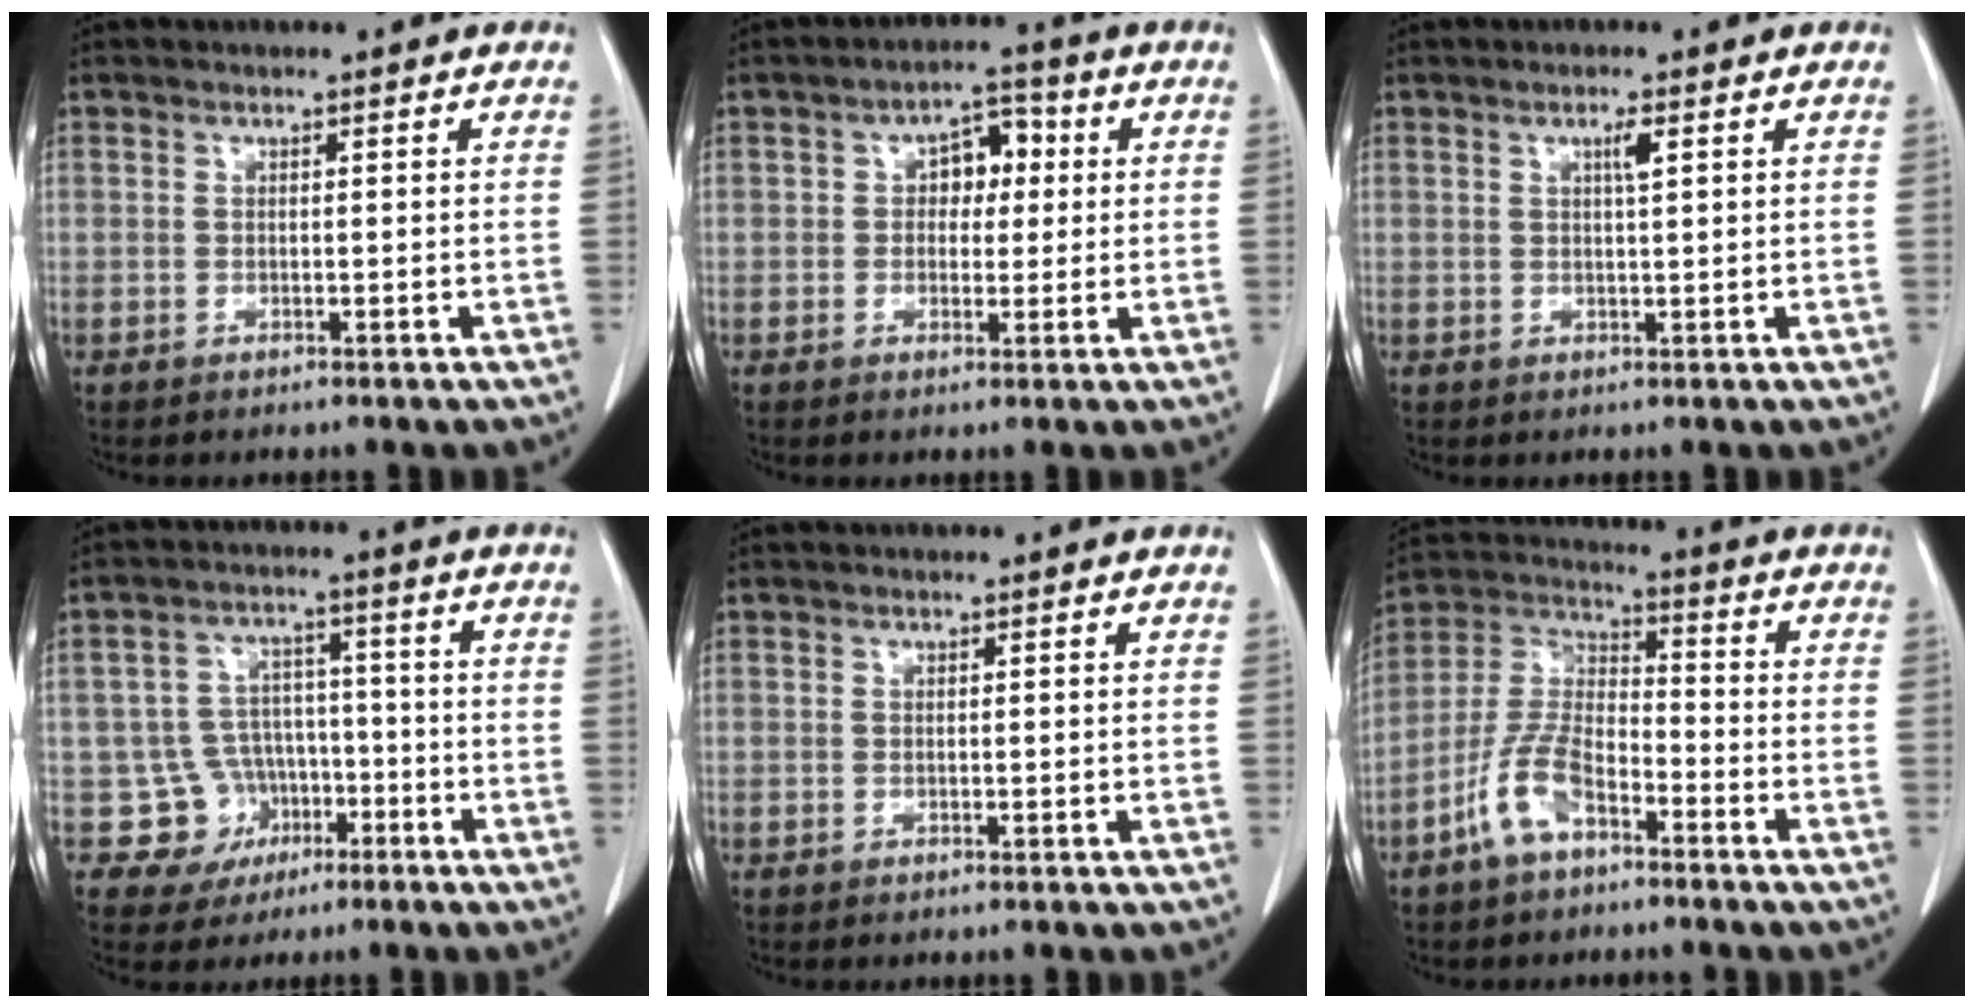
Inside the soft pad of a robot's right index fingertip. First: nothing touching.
{"total": 5.2, "force": [0.9, 3.2, 4.0], "torque": [-0.057, 0.021, 0.012]}
{"total": 1.8, "force": [0.7, 0.0, 1.6], "torque": [-0.030, 0.000, 0.012]}
{"total": 7.7, "force": [-2.8, 7.1, 0.4], "torque": [0.004, 0.017, -0.036]}
{"total": 0.0}
{"total": 9.8, "force": [-5.6, 4.4, 6.7], "torque": [-0.154, 0.012, -0.113]}